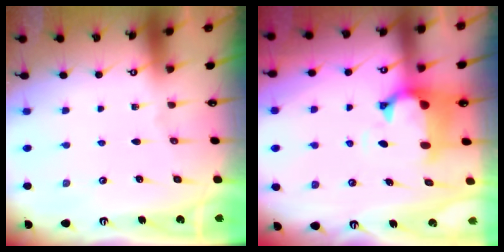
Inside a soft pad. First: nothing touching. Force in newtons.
{"total": 1.4, "press": 0.4, "slide": 1.3}